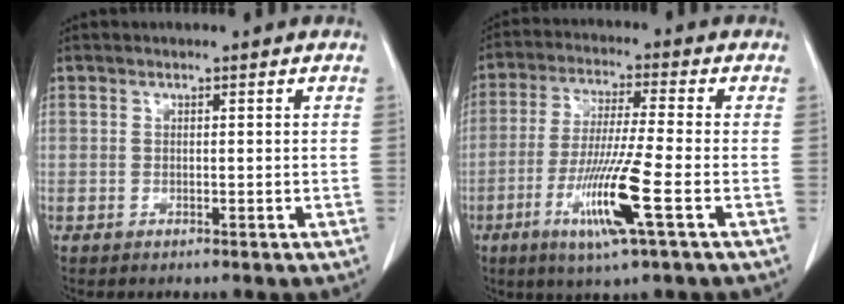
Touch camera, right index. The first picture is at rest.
{"total": 11.3, "force": [-4.2, -0.6, 10.4], "torque": [-0.205, -0.023, -0.082]}